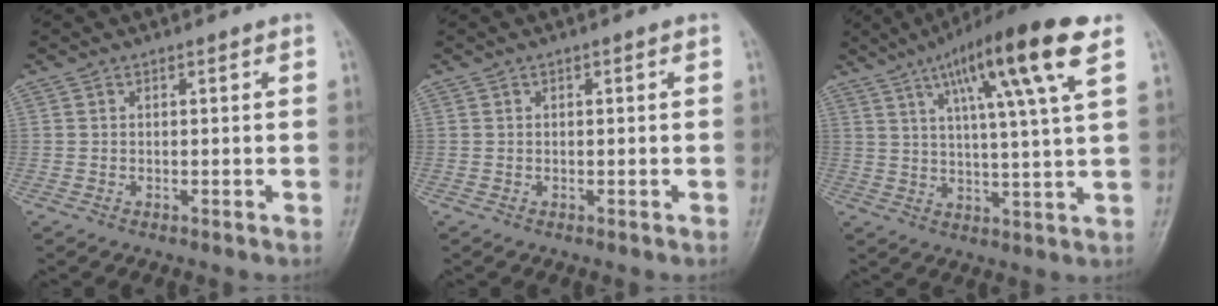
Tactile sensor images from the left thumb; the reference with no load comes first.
{"total": 0.0}
{"total": 16.8, "force": [8.1, 1.7, 14.6], "torque": [-0.233, -0.012, 0.123]}